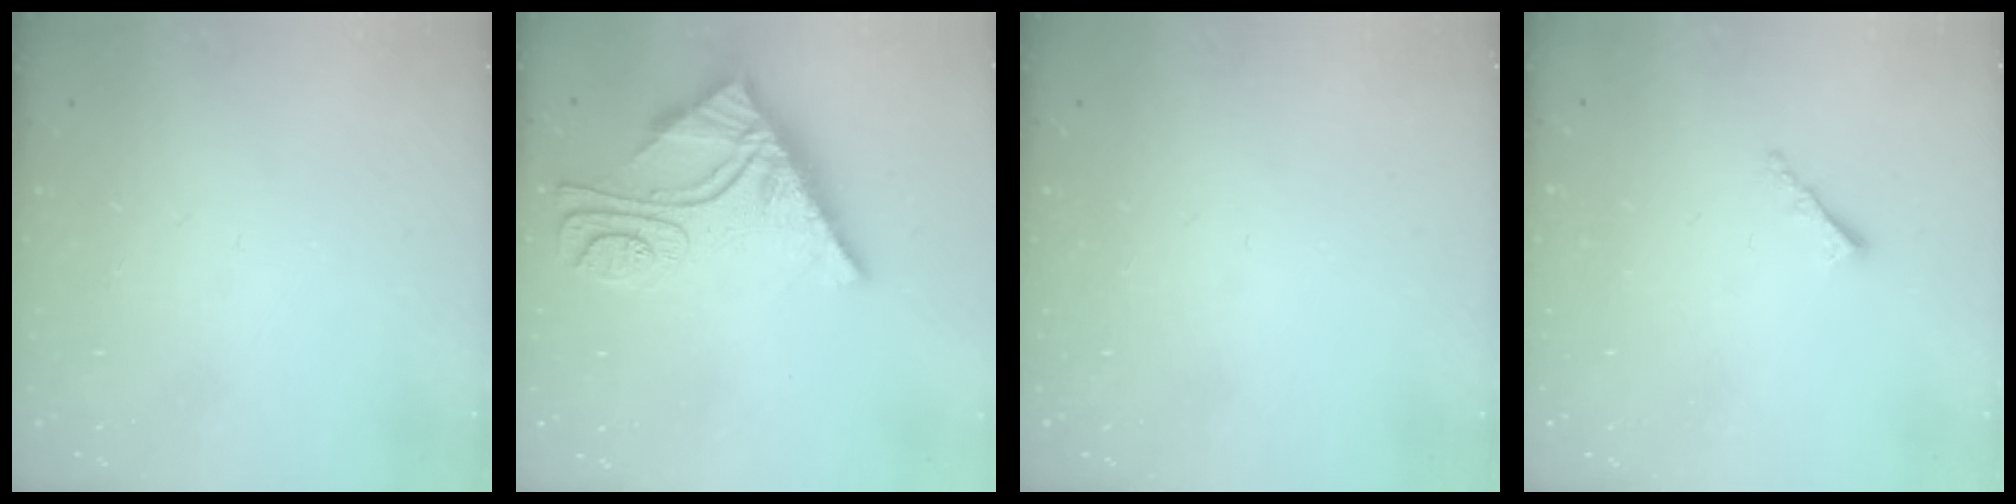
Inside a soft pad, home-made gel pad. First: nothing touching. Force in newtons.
{"total": 13.2, "press": 13.1, "slide": 1.5}
{"total": 0.0}
{"total": 1.2, "press": 1.1, "slide": 0.5}